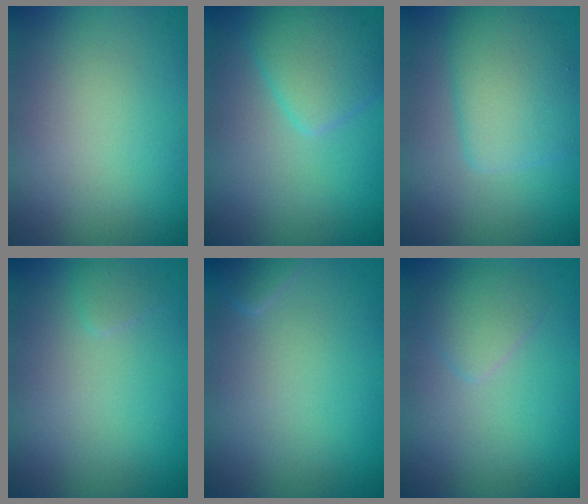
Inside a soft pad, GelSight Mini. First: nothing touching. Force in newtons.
{"total": 3.8, "press": 3.8, "slide": 0.2}
{"total": 4.3, "press": 4.3, "slide": 0.0}
{"total": 0.7, "press": 0.7, "slide": 0.1}
{"total": 1.1, "press": 1.1, "slide": 0.1}
{"total": 1.8, "press": 1.8, "slide": 0.0}